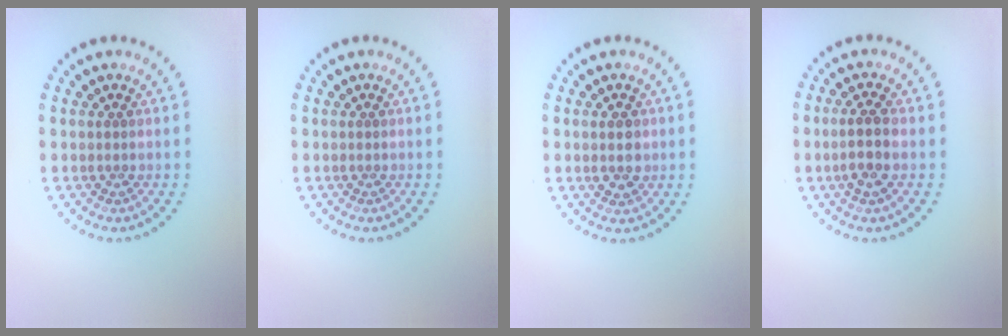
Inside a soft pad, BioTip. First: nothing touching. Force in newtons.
{"total": 0.0}
{"total": 1.9, "press": 1.9, "slide": 0.1}
{"total": 2.3, "press": 2.2, "slide": 0.8}